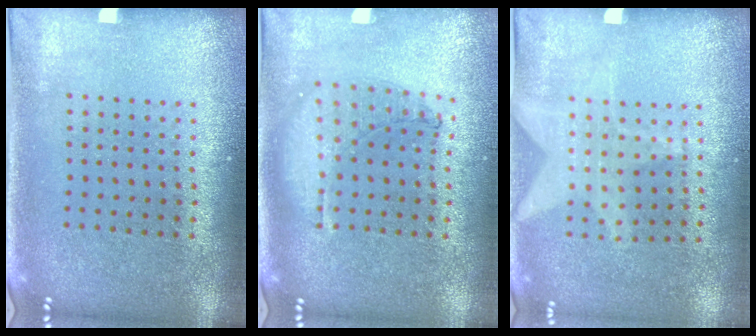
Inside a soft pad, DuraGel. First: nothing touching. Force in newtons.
{"total": 1.0, "press": 1.0, "slide": 0.2}
{"total": 1.1, "press": 1.0, "slide": 0.5}